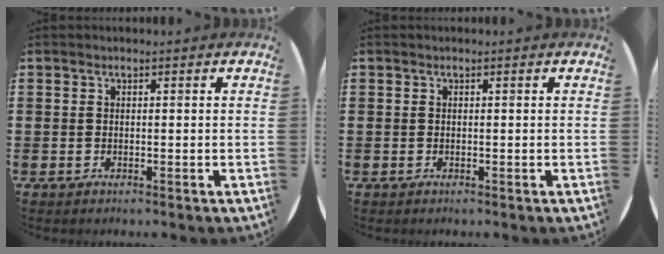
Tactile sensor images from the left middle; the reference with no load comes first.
{"total": 0.0}